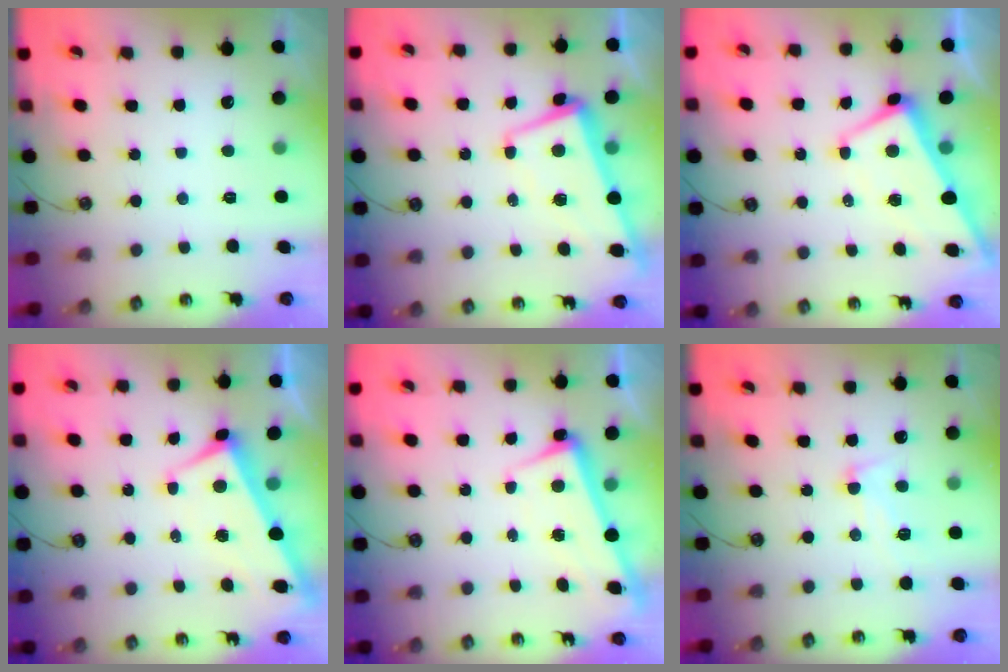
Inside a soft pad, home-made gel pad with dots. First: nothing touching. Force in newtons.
{"total": 1.2, "press": 0.0, "slide": 1.2}
{"total": 1.0, "press": 0.4, "slide": 1.0}
{"total": 2.7, "press": 2.5, "slide": 0.9}
{"total": 2.3, "press": 2.2, "slide": 0.7}
{"total": 8.6, "press": 8.5, "slide": 1.1}